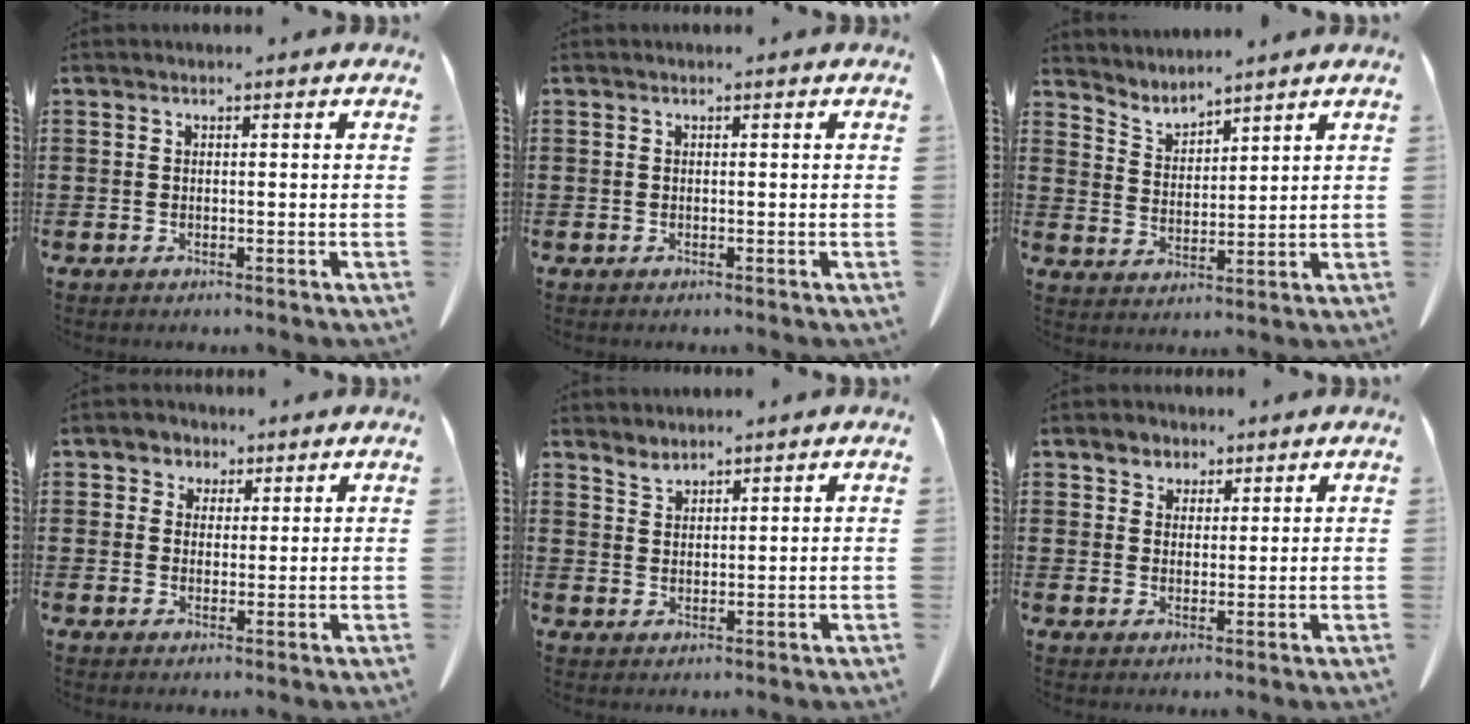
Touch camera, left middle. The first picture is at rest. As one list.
[{"total": 0.0}, {"total": 3.6, "force": [3.5, 0.6, 0.1], "torque": [-0.017, -0.018, 0.064]}, {"total": 2.9, "force": [1.9, 2.3, 0.1], "torque": [-0.016, 0.011, 0.035]}, {"total": 2.2, "force": [2.1, 0.4, 0.1], "torque": [-0.009, -0.006, 0.043]}, {"total": 3.2, "force": [2.4, 2.1, 0.4], "torque": [-0.012, 0.006, 0.044]}]